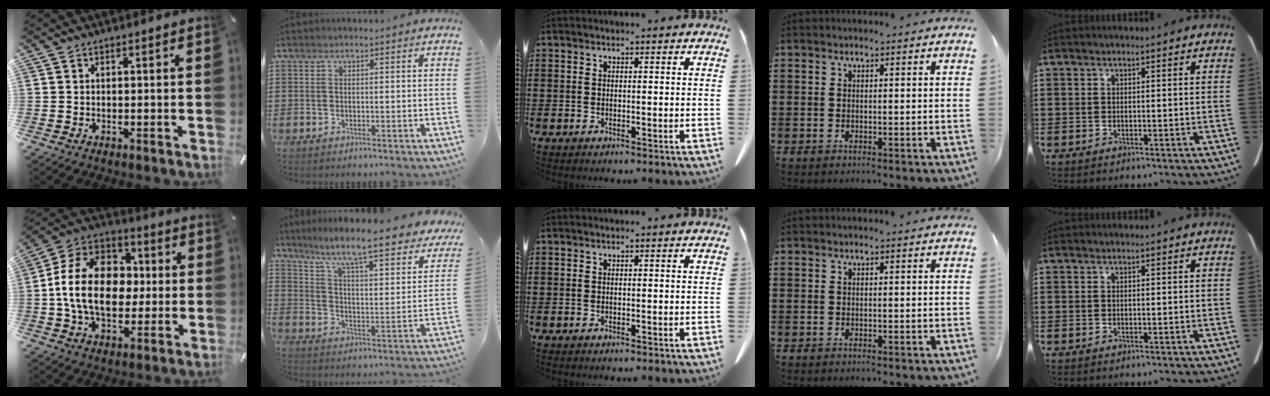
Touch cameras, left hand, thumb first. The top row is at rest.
{"thumb": {"total": 17.9, "force": [-0.9, 13.5, 11.8], "torque": [-0.234, 0.020, -0.014]}, "index": {"total": 7.9, "force": [6.5, -0.3, 4.4], "torque": [-0.106, -0.061, 0.099]}}